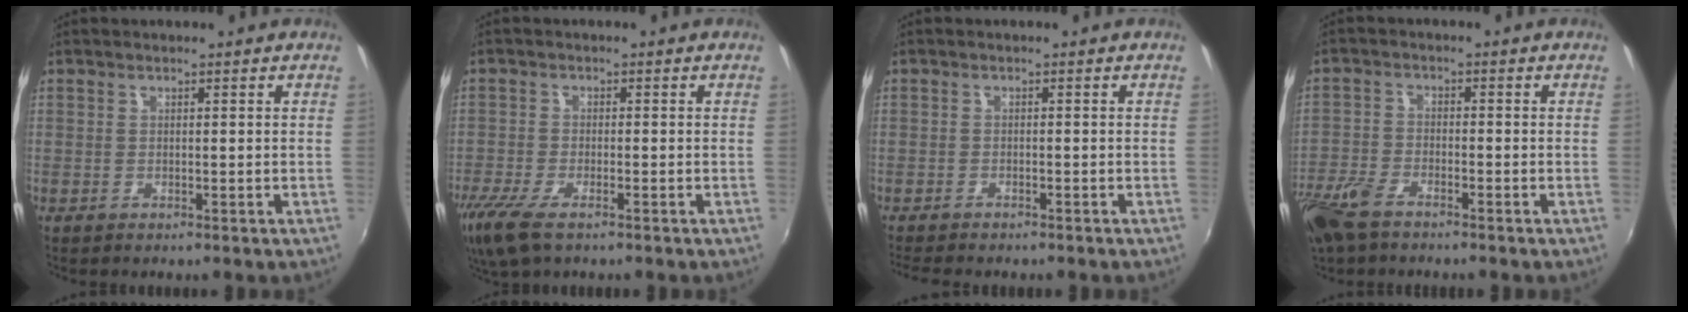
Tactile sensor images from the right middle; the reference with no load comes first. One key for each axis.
{"total": 9.5, "fx": -6.3, "fy": 3.2, "fz": 6.3, "tx": -0.153, "ty": -0.039, "tz": -0.121}
{"total": 4.8, "fx": -4.2, "fy": 1.1, "fz": 2.0, "tx": -0.049, "ty": -0.019, "tz": -0.070}
{"total": 8.3, "fx": -6.0, "fy": 3.3, "fz": 4.6, "tx": -0.120, "ty": -0.014, "tz": -0.125}